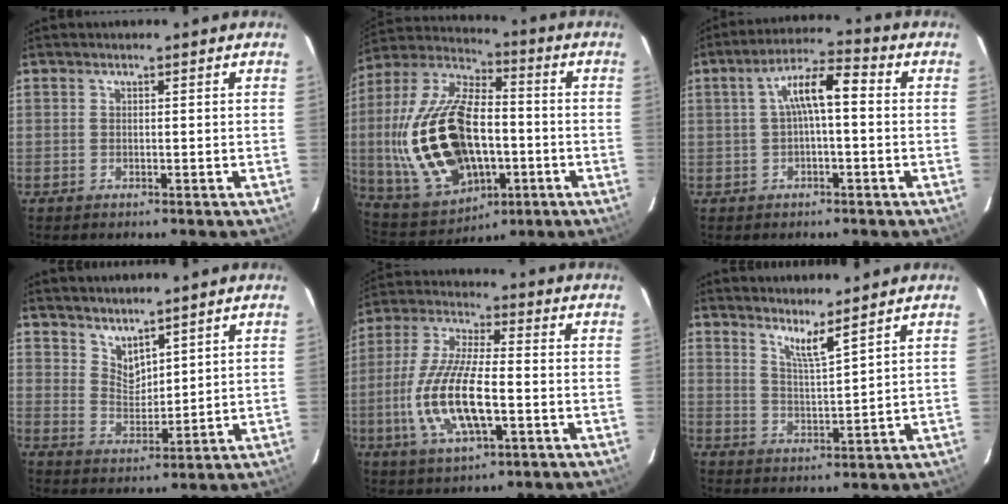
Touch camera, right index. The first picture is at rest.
{"total": 25.5, "force": [-3.7, 14.6, 20.6], "torque": [-0.455, -0.002, -0.043]}
{"total": 7.2, "force": [0.2, 1.9, 6.9], "torque": [-0.132, 0.023, 0.004]}
{"total": 5.1, "force": [4.4, 2.1, 1.7], "torque": [-0.022, -0.004, 0.086]}
{"total": 15.2, "force": [-3.8, 5.0, 13.9], "torque": [-0.292, -0.008, -0.072]}
{"total": 4.8, "force": [3.9, -0.3, 2.8], "torque": [-0.053, -0.011, 0.070]}